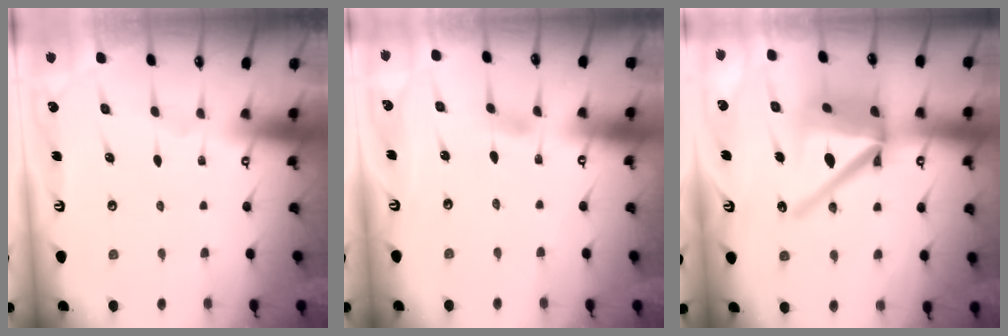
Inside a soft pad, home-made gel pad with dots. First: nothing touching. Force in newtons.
{"total": 2.4, "press": 2.4, "slide": 0.4}
{"total": 19.4, "press": 19.2, "slide": 2.8}